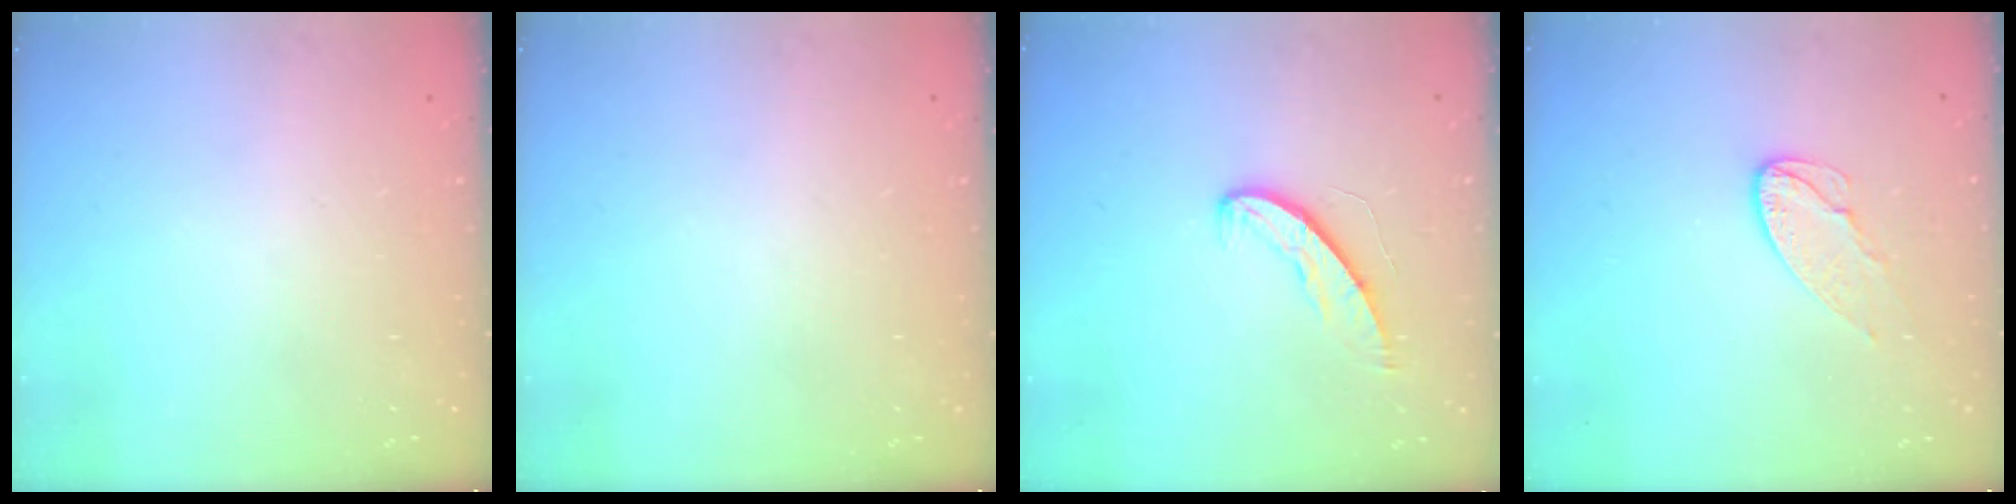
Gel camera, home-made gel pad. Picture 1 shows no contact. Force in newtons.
{"total": 0.0}
{"total": 6.8, "press": 6.8, "slide": 0.5}
{"total": 7.6, "press": 7.6, "slide": 0.2}